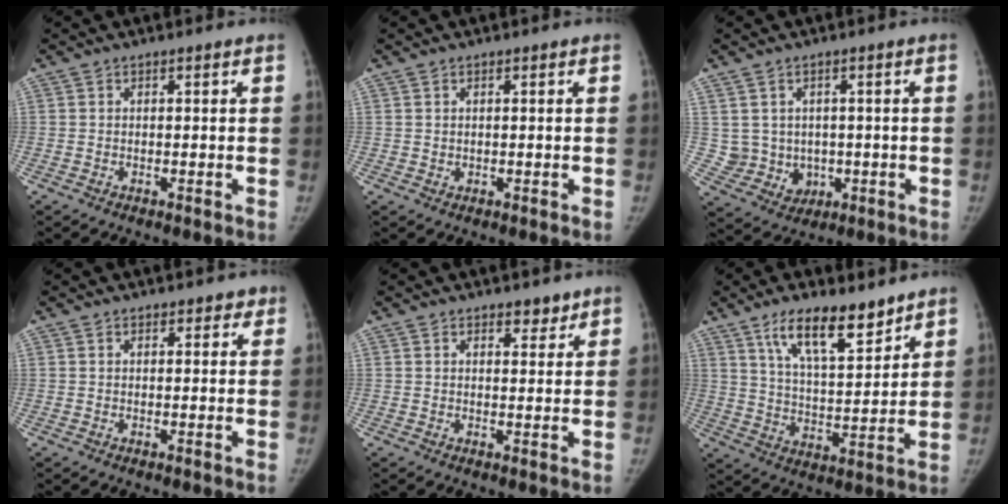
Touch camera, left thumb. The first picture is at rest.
{"total": 0.6, "force": [0.3, 0.4, 0.2], "torque": [0.001, -0.003, 0.005]}
{"total": 6.8, "force": [0.4, 6.4, 2.5], "torque": [-0.015, -0.002, 0.025]}
{"total": 1.8, "force": [1.3, 1.1, 0.7], "torque": [0.011, -0.004, 0.010]}
{"total": 2.6, "force": [2.0, 1.3, 1.1], "torque": [0.000, -0.014, 0.028]}
{"total": 13.2, "force": [9.0, 4.5, 8.5], "torque": [-0.120, -0.054, 0.161]}